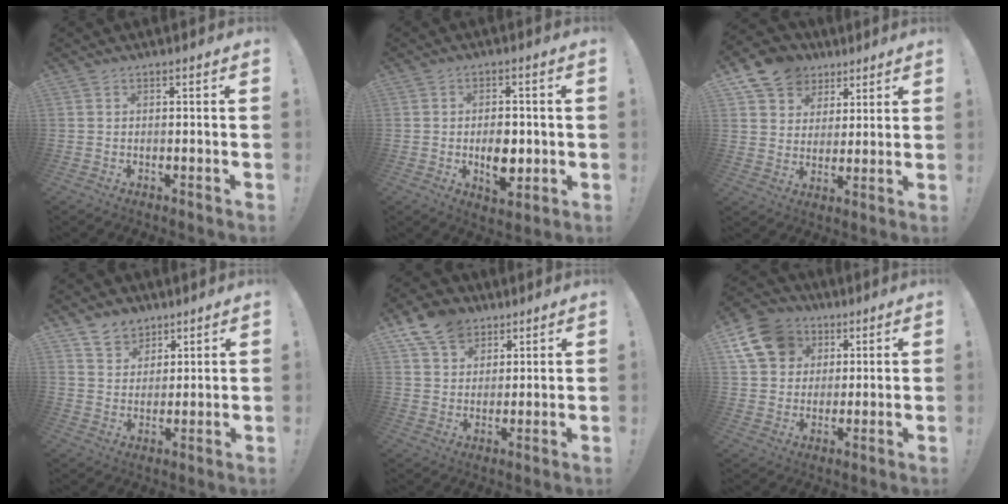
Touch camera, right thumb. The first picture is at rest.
{"total": 8.0, "force": [-1.4, 5.1, 6.1], "torque": [-0.087, 0.003, -0.020]}
{"total": 11.4, "force": [6.9, 8.6, 2.9], "torque": [-0.045, -0.046, 0.137]}
{"total": 7.1, "force": [5.3, 4.7, 0.6], "torque": [-0.016, -0.038, 0.105]}
{"total": 11.6, "force": [7.3, 8.0, 4.0], "torque": [-0.063, -0.042, 0.141]}
{"total": 14.7, "force": [6.3, 11.7, 6.3], "torque": [-0.098, -0.022, 0.128]}